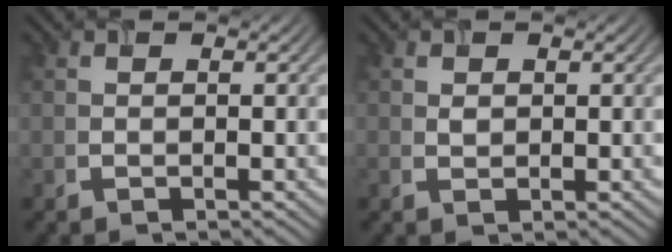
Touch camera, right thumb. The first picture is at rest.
{"total": 0.8, "force": [0.4, 0.6, 0.3], "torque": [-0.011, -0.001, 0.007]}